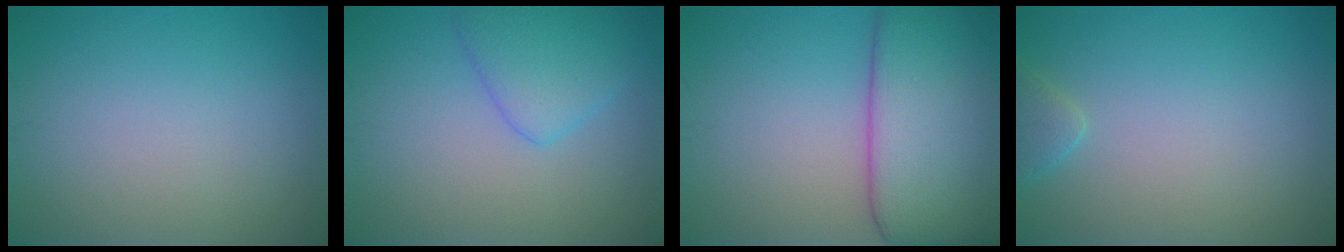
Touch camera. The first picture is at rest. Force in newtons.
{"total": 3.7, "press": 3.7, "slide": 0.2}
{"total": 11.6, "press": 11.6, "slide": 0.6}
{"total": 1.5, "press": 1.5, "slide": 0.1}